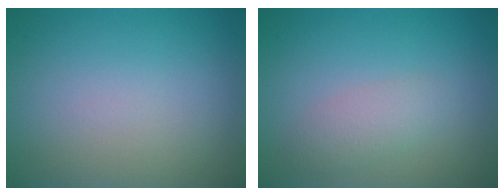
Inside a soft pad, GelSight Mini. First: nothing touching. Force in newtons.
{"total": 2.1, "press": 2.1, "slide": 0.0}